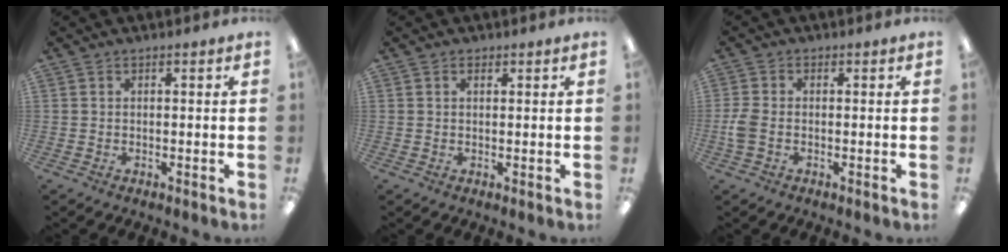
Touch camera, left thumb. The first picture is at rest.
{"total": 0.9, "force": [0.6, 0.5, 0.5], "torque": [-0.003, -0.002, 0.009]}
{"total": 4.2, "force": [-1.0, 2.5, 3.2], "torque": [-0.073, 0.001, -0.020]}